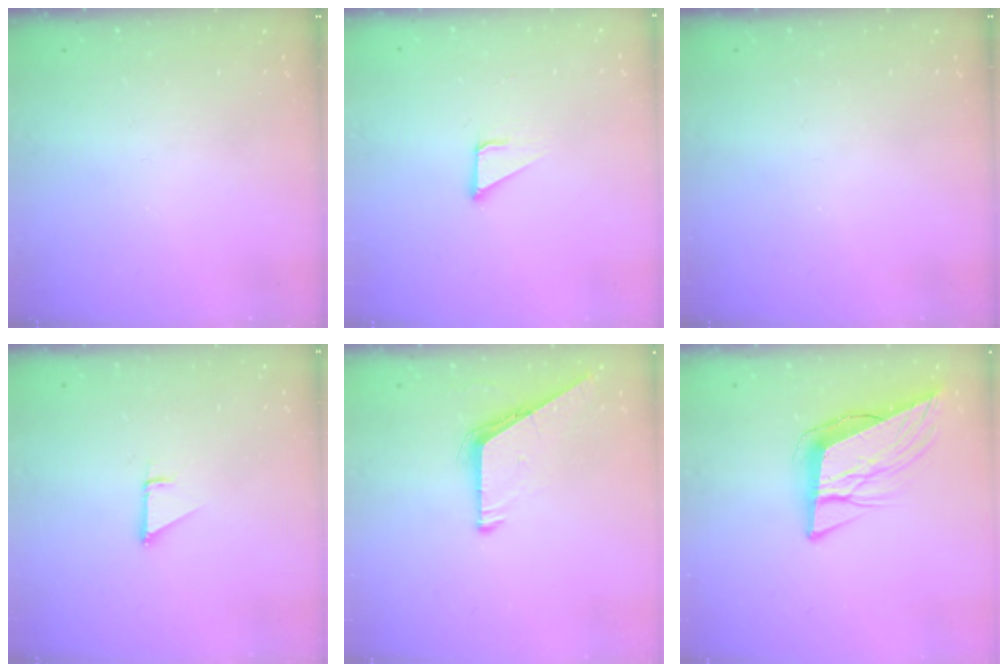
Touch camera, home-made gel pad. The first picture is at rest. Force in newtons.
{"total": 2.1, "press": 2.1, "slide": 0.0}
{"total": 0.0}
{"total": 0.9, "press": 0.9, "slide": 0.1}
{"total": 6.5, "press": 6.4, "slide": 0.5}
{"total": 11.1, "press": 10.3, "slide": 4.0}